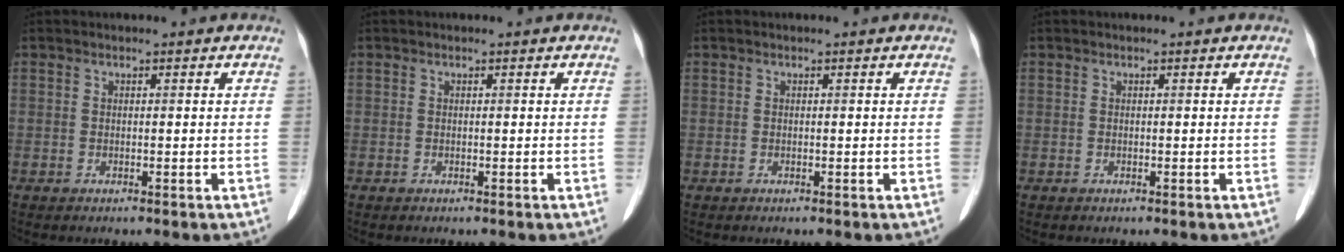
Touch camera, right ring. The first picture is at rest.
{"total": 0.0}
{"total": 0.0}
{"total": 0.0}